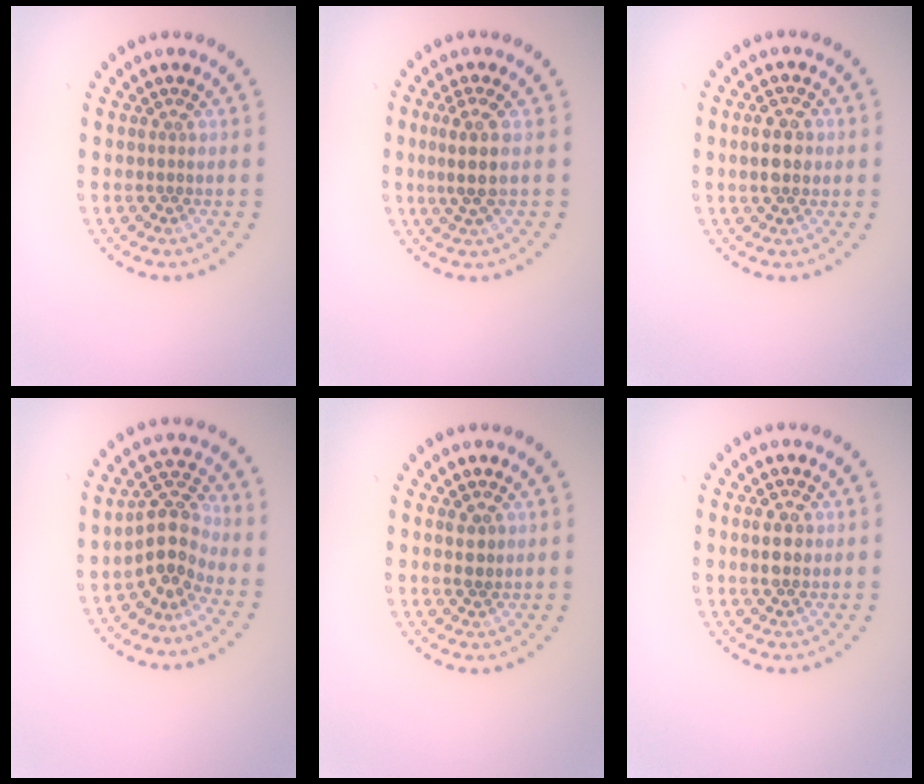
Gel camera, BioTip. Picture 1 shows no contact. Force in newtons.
{"total": 2.5, "press": 1.9, "slide": 1.5}
{"total": 2.6, "press": 2.6, "slide": 0.2}
{"total": 3.4, "press": 2.7, "slide": 2.0}
{"total": 1.3, "press": 1.2, "slide": 0.5}
{"total": 2.4, "press": 2.4, "slide": 0.1}